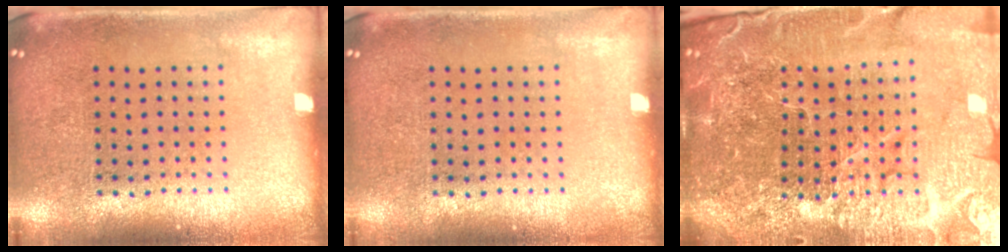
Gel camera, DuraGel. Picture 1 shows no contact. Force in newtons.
{"total": 0.0}
{"total": 6.3, "press": 5.6, "slide": 3.0}